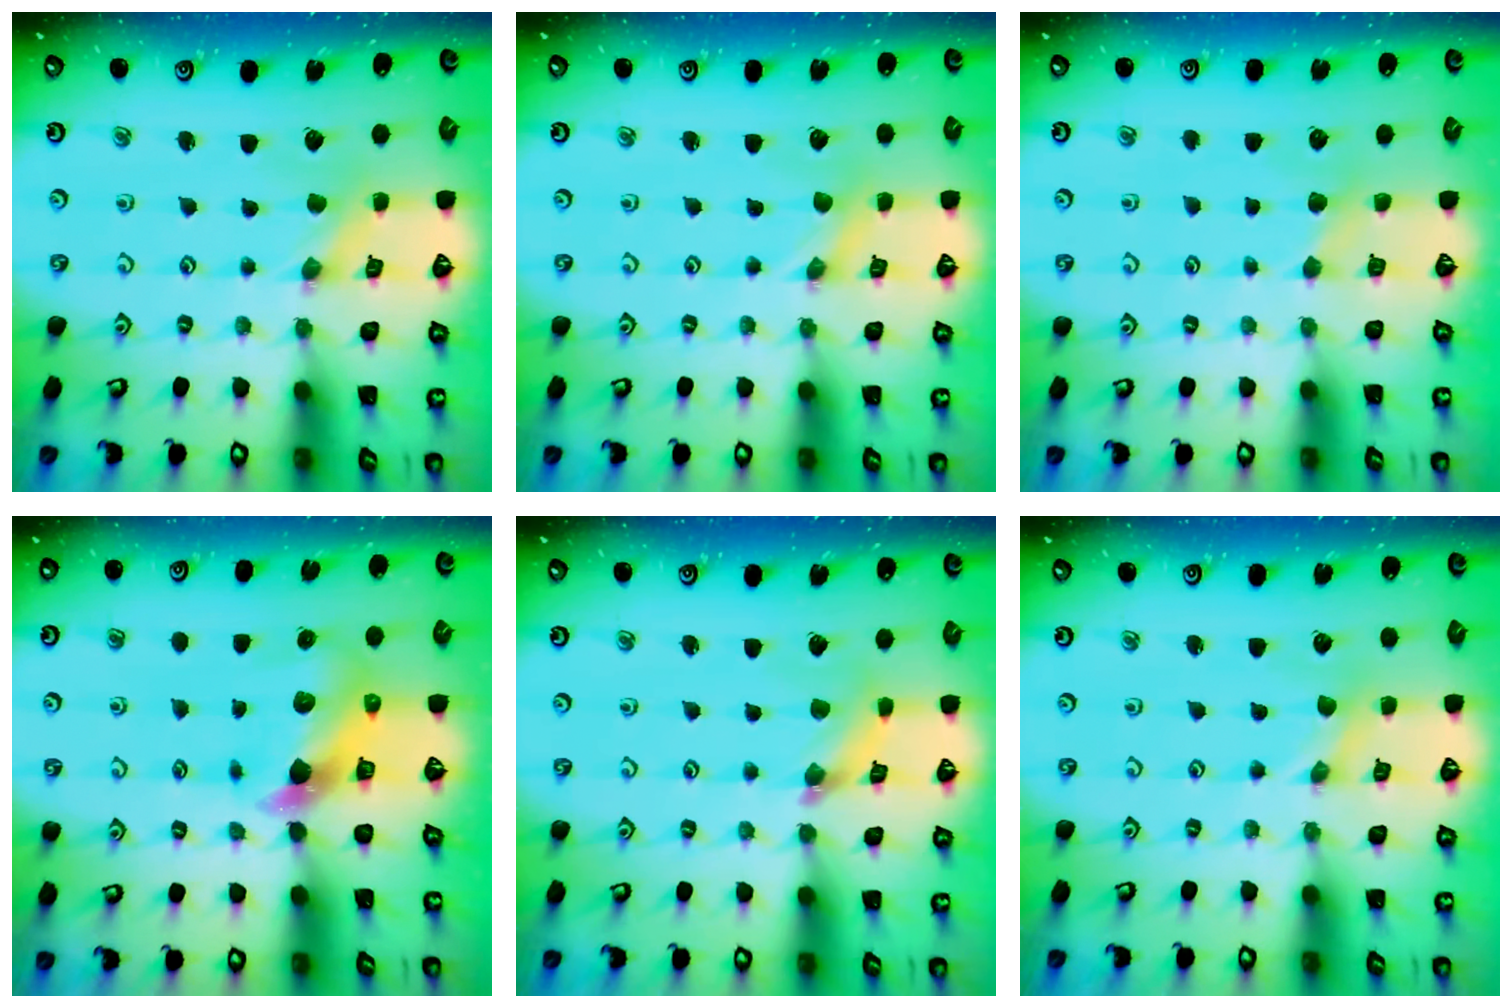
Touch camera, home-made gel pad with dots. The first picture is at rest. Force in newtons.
{"total": 0.0}
{"total": 2.3, "press": 2.2, "slide": 0.4}
{"total": 5.4, "press": 5.4, "slide": 0.5}
{"total": 3.1, "press": 3.1, "slide": 0.4}
{"total": 0.0}